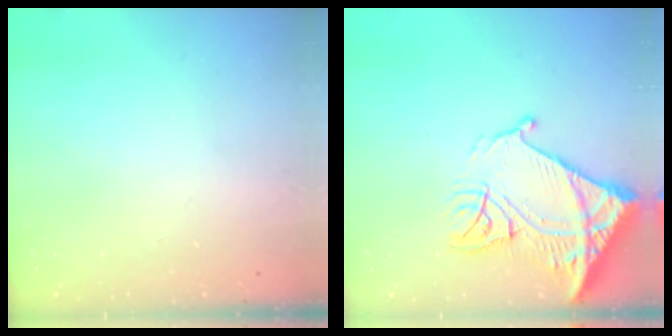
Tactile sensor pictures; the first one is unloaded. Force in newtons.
{"total": 19.3, "press": 19.2, "slide": 2.2}